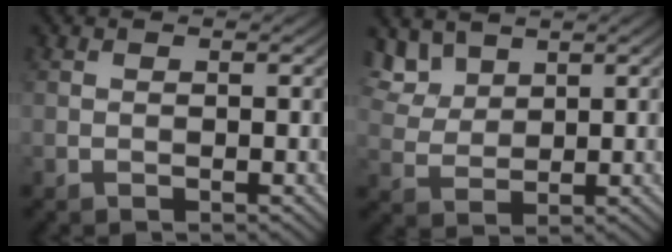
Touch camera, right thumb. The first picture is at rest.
{"total": 4.4, "force": [3.2, 2.3, 1.8], "torque": [-0.057, -0.007, 0.078]}